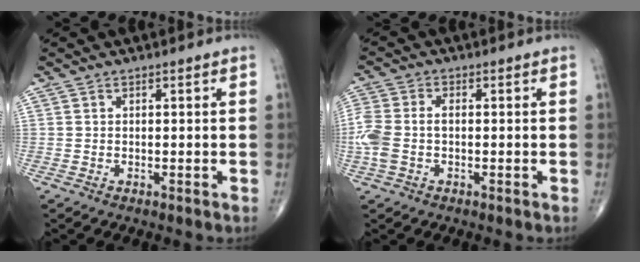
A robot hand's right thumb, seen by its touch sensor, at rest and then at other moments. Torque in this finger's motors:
{"motor_torque": [0.17, 0.12, 0.67, 0.01, 0.08]}